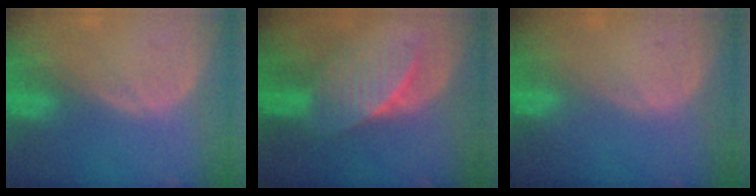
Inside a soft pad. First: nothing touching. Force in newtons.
{"total": 7.7, "press": 6.8, "slide": 3.5}
{"total": 0.0}